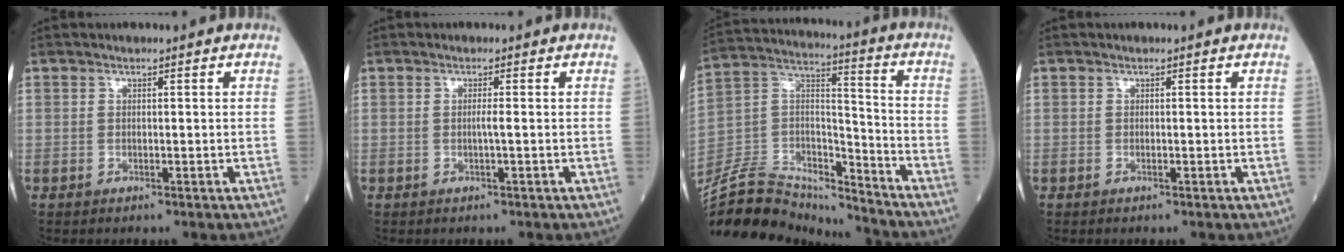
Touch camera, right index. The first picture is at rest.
{"total": 0.8, "force": [-0.2, -0.3, 0.8], "torque": [-0.011, 0.000, -0.005]}
{"total": 20.0, "force": [-19.0, 4.6, 4.5], "torque": [-0.094, 0.043, -0.323]}
{"total": 0.0}